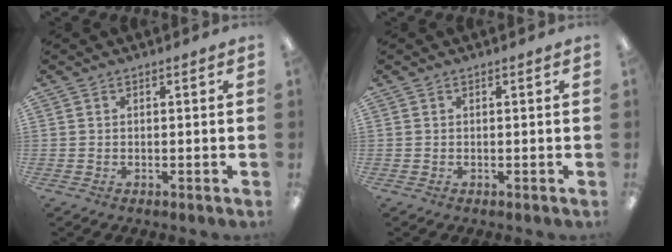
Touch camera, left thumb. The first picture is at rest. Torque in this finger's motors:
{"motor_torque": [0.00, 0.00, 0.00, 0.00, 0.00]}